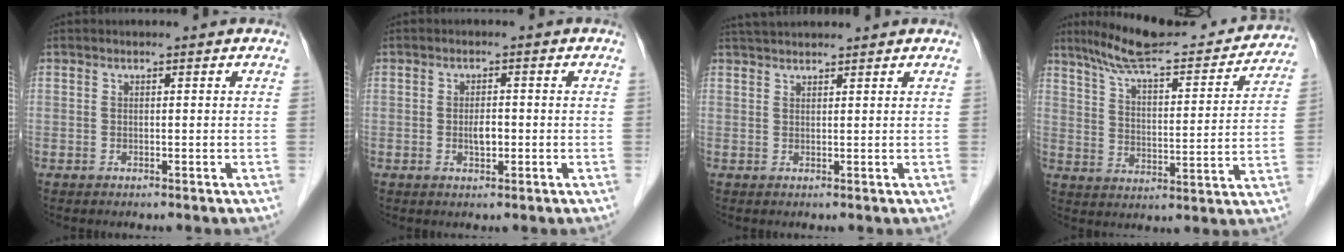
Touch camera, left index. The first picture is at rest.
{"total": 2.2, "force": [-0.5, 1.0, 1.9], "torque": [-0.034, -0.001, -0.008]}
{"total": 4.7, "force": [4.4, 0.4, 1.7], "torque": [-0.027, 0.037, 0.077]}
{"total": 20.3, "force": [18.4, 2.5, 8.3], "torque": [-0.128, -0.004, 0.257]}